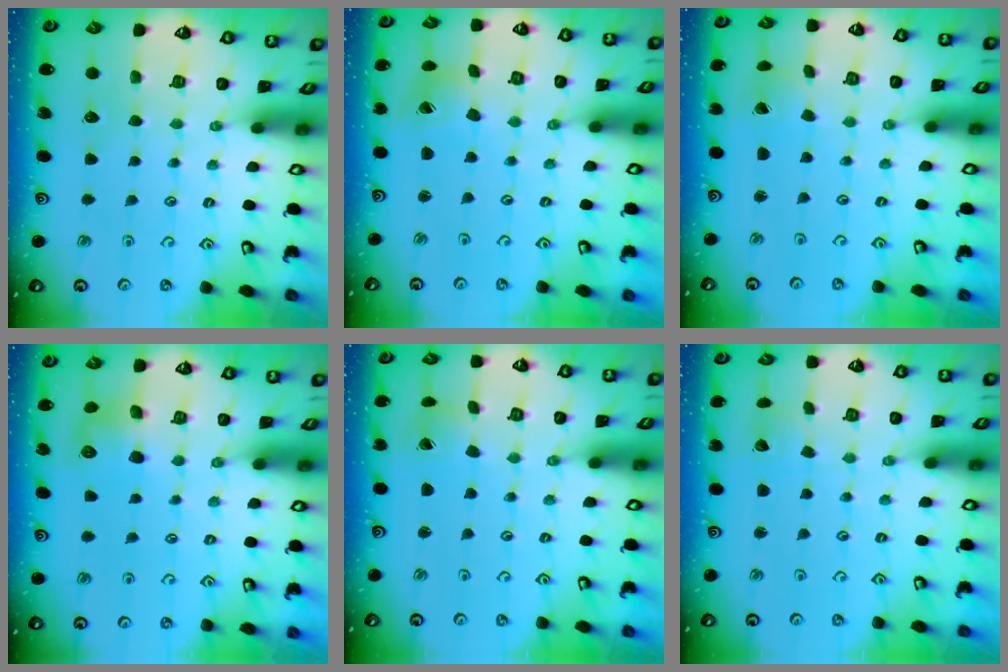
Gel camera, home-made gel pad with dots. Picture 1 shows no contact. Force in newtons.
{"total": 3.6, "press": 3.6, "slide": 0.5}
{"total": 1.1, "press": 1.1, "slide": 0.1}
{"total": 8.4, "press": 8.4, "slide": 0.5}
{"total": 1.7, "press": 1.7, "slide": 0.2}
{"total": 3.4, "press": 3.4, "slide": 0.5}